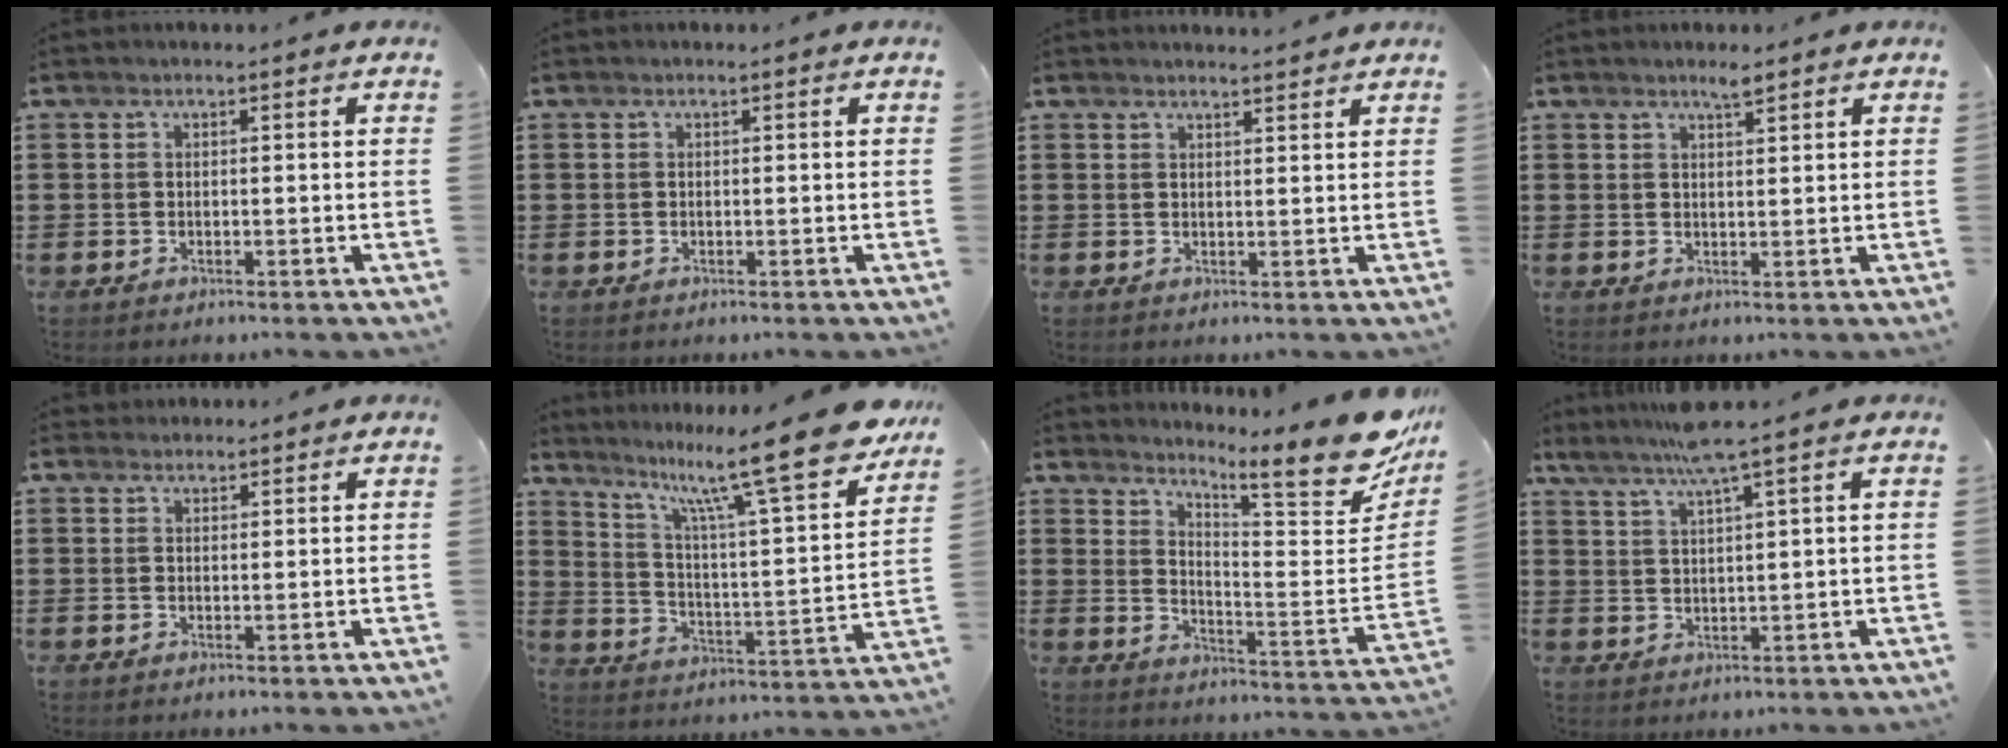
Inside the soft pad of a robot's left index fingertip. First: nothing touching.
{"total": 0.0}
{"total": 1.9, "force": [1.8, -0.1, 0.3], "torque": [-0.009, -0.001, 0.036]}
{"total": 2.2, "force": [1.8, 0.3, 1.2], "torque": [-0.025, 0.000, 0.033]}
{"total": 1.7, "force": [1.6, 0.6, 0.0], "torque": [-0.003, 0.004, 0.032]}
{"total": 15.4, "force": [12.3, 1.2, 9.2], "torque": [-0.175, -0.084, 0.198]}
{"total": 11.1, "force": [8.8, 1.0, 6.7], "torque": [-0.111, -0.077, 0.140]}
{"total": 4.9, "force": [3.9, -0.9, 2.9], "torque": [-0.067, -0.012, 0.066]}